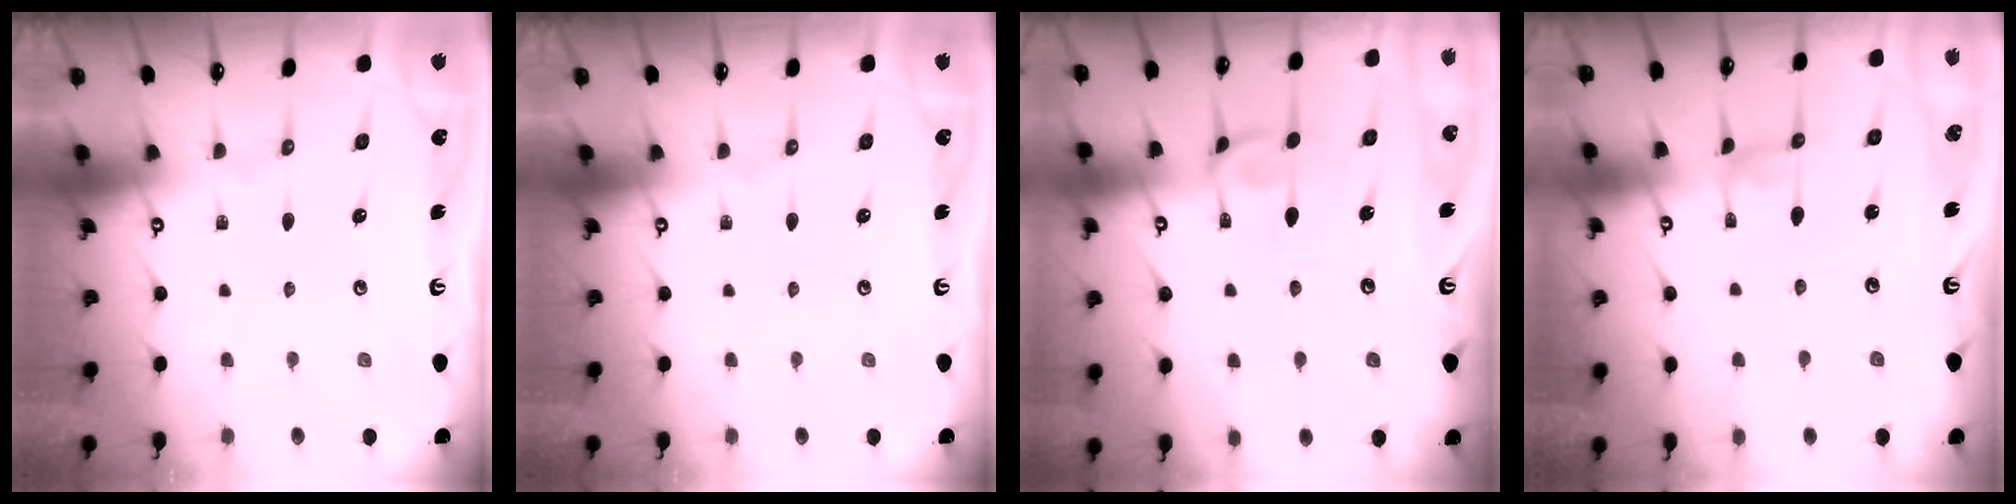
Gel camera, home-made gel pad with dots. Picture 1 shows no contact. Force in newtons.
{"total": 0.0}
{"total": 1.0, "press": 0.8, "slide": 0.6}
{"total": 2.2, "press": 2.2, "slide": 0.1}